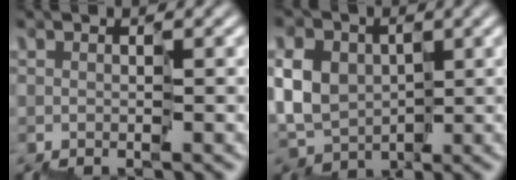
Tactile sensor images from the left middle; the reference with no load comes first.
{"total": 6.9, "force": [1.1, 5.7, 3.7], "torque": [-0.065, 0.025, -0.008]}